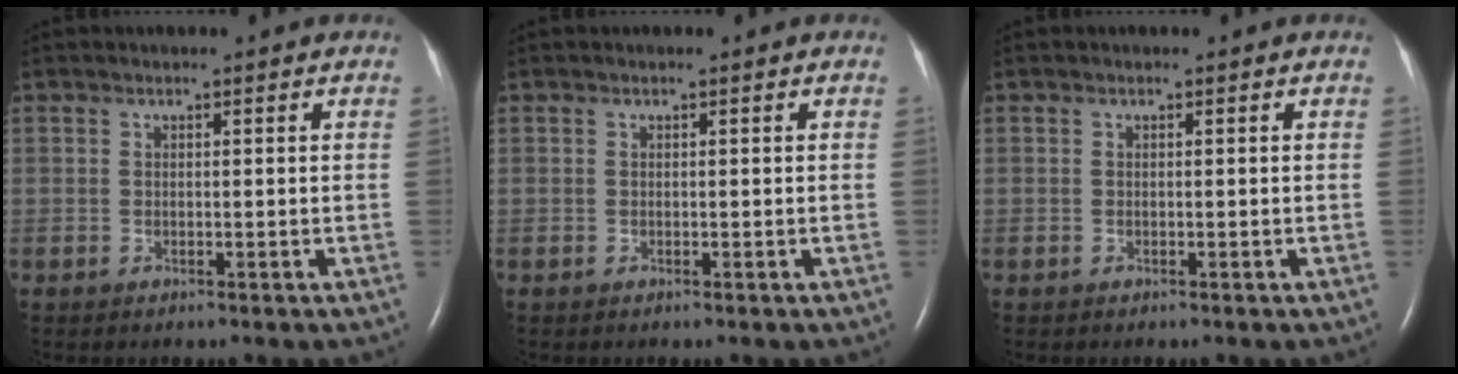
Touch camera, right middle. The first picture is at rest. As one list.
[{"total": 0.0}, {"total": 0.0}]